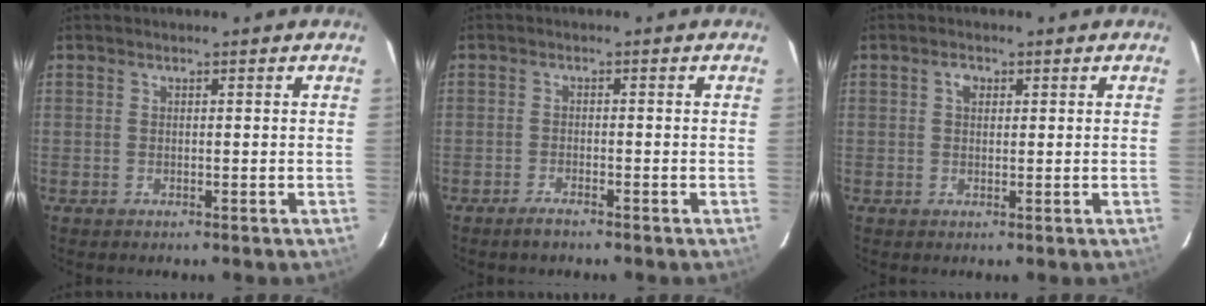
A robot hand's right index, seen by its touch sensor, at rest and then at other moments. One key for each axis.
{"total": 2.2, "fx": -1.8, "fy": 0.4, "fz": 1.1, "tx": -0.032, "ty": -0.002, "tz": -0.037}
{"total": 1.1, "fx": 0.5, "fy": 0.8, "fz": 0.6, "tx": -0.011, "ty": 0.007, "tz": 0.007}